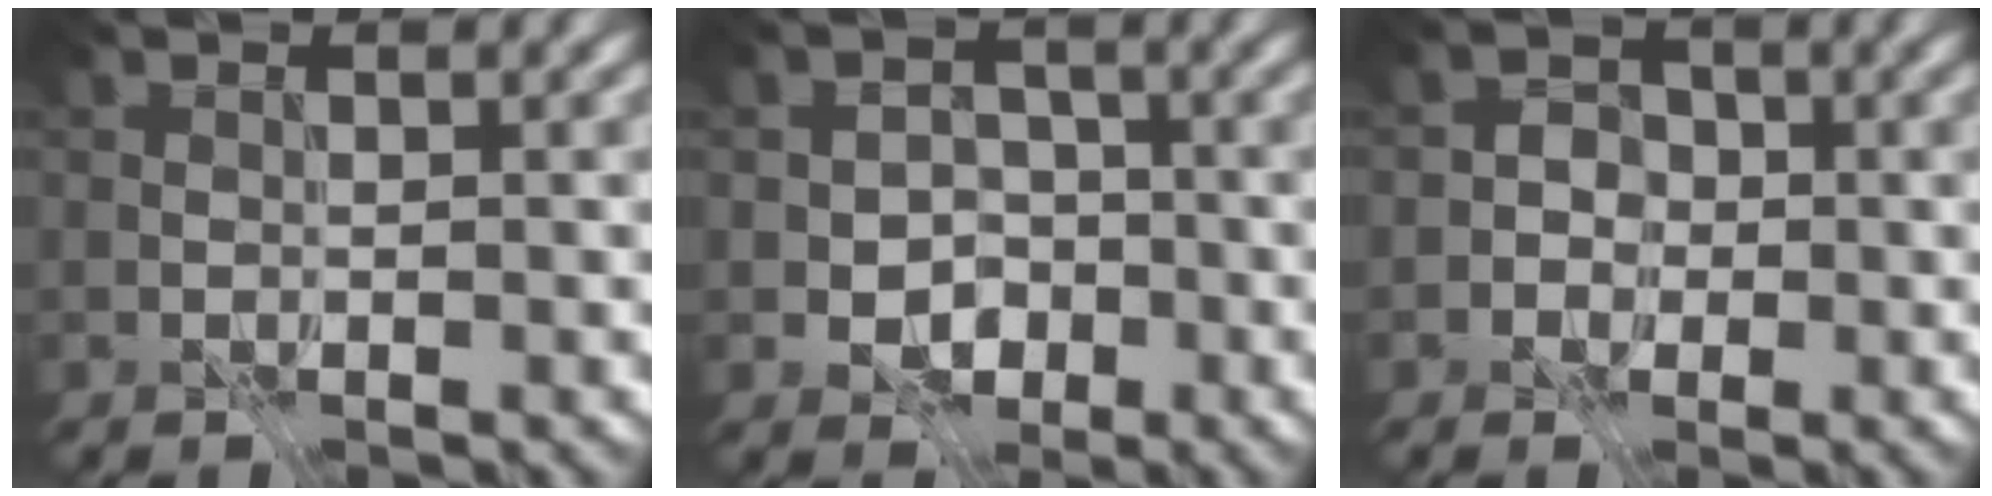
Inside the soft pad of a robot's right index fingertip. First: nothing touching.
{"total": 3.9, "force": [-1.8, 2.8, 2.0], "torque": [-0.023, -0.003, -0.040]}
{"total": 2.3, "force": [-1.0, 1.9, 0.8], "torque": [0.015, 0.003, -0.031]}